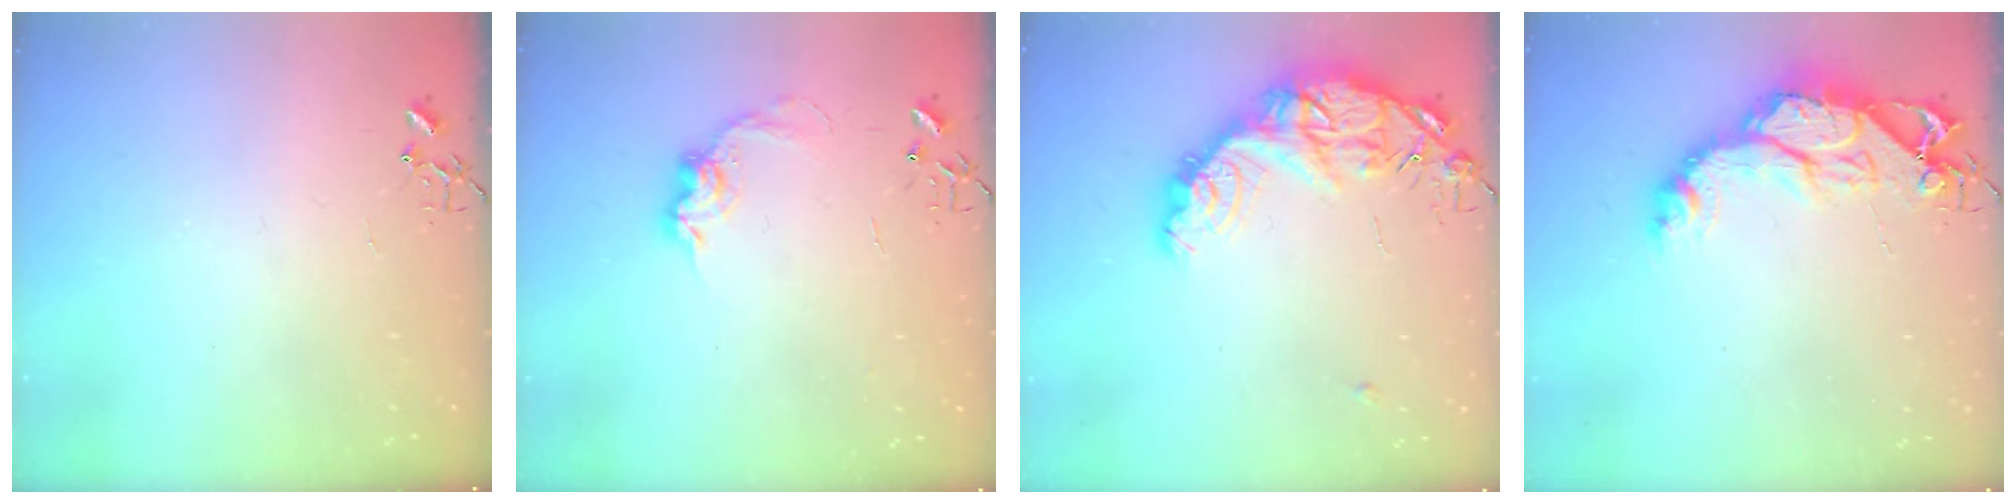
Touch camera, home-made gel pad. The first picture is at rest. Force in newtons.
{"total": 10.0, "press": 10.0, "slide": 0.6}
{"total": 17.0, "press": 16.9, "slide": 1.3}
{"total": 15.9, "press": 15.9, "slide": 1.7}